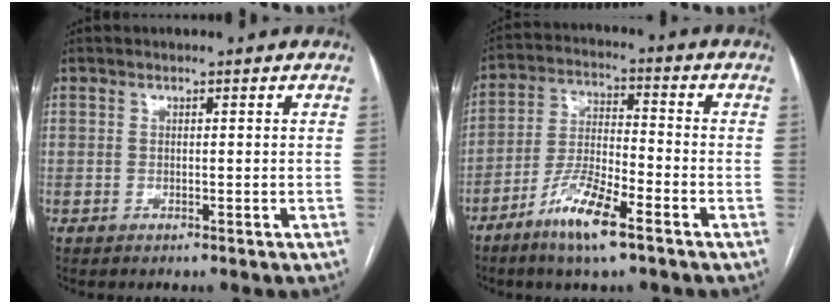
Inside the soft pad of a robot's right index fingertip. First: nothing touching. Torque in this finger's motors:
{"motor_torque": [0.80, -0.55, 0.22, 0.07]}